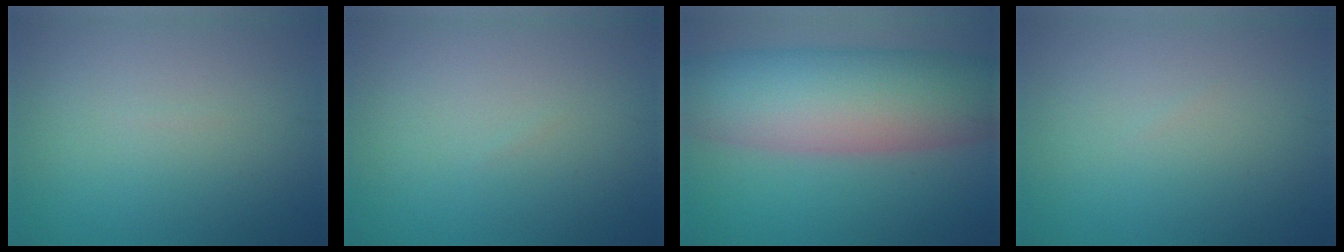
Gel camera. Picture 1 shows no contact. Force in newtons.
{"total": 0.0}
{"total": 13.2, "press": 13.2, "slide": 0.7}
{"total": 0.0}